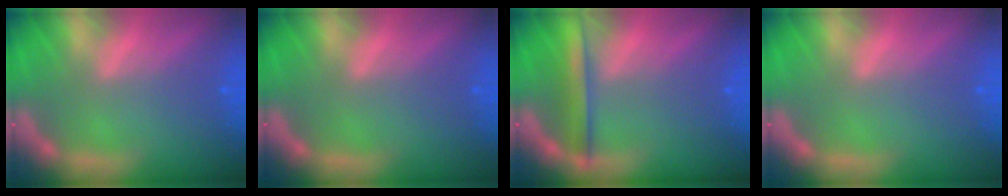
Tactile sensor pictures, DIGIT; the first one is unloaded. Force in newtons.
{"total": 0.0}
{"total": 3.5}
{"total": 0.0}